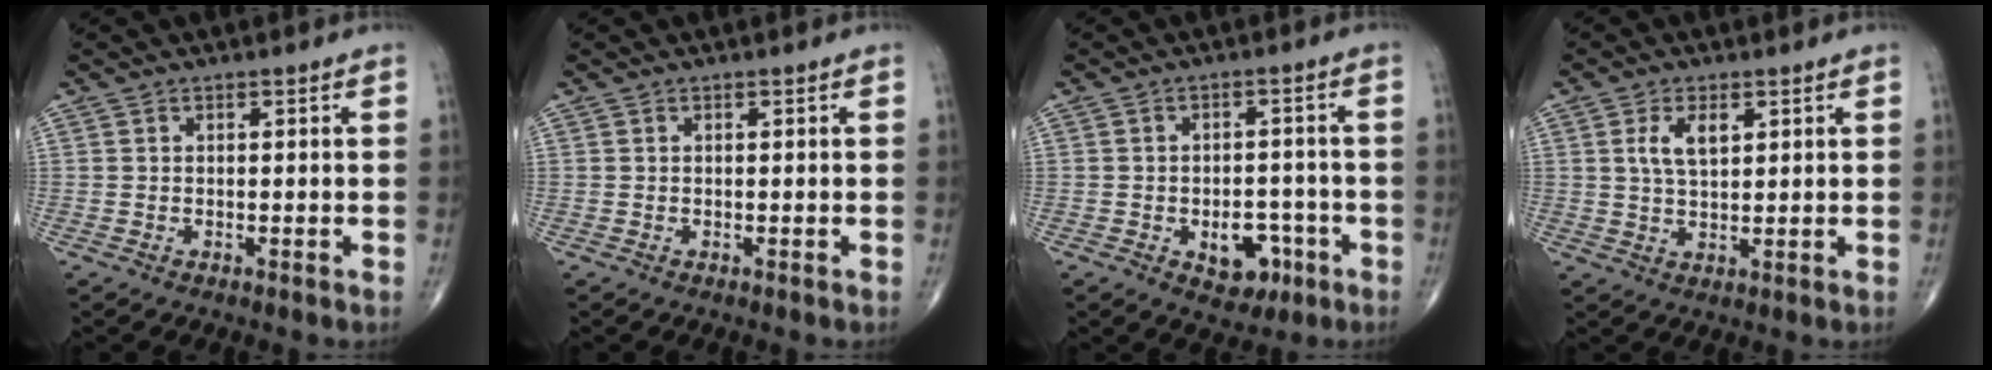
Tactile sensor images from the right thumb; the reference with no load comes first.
{"total": 0.0}
{"total": 7.4, "force": [-3.0, 4.8, 4.8], "torque": [-0.031, 0.024, -0.034]}
{"total": 5.0, "force": [1.8, 2.4, 4.0], "torque": [-0.072, -0.004, 0.035]}